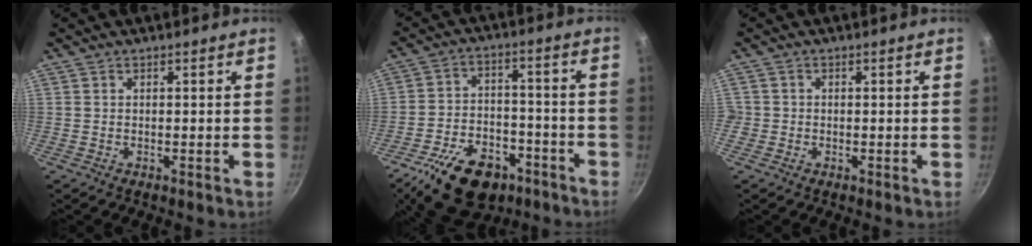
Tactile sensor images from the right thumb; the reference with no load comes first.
{"total": 18.0, "force": [-11.1, 10.1, 9.9], "torque": [-0.151, 0.057, -0.178]}
{"total": 1.4, "force": [-0.4, 1.3, 0.2], "torque": [-0.001, 0.004, -0.007]}